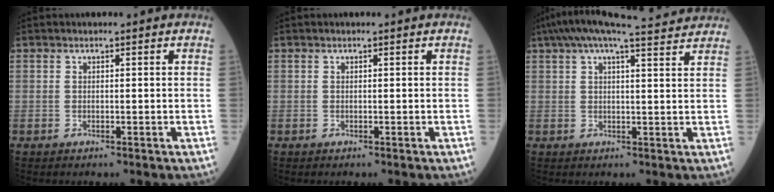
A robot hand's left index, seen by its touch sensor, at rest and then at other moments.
{"total": 0.0}
{"total": 13.0, "force": [11.6, 0.3, 5.8], "torque": [-0.102, 0.040, 0.156]}